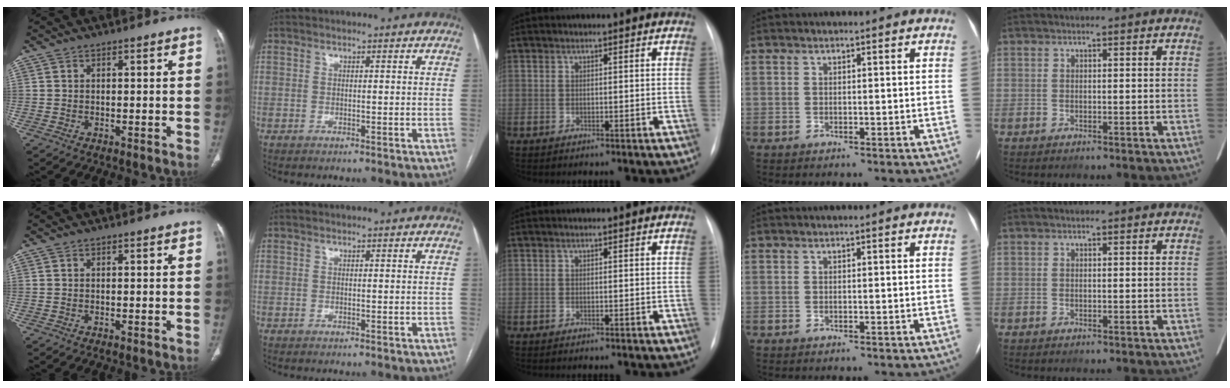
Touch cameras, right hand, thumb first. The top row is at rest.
{}